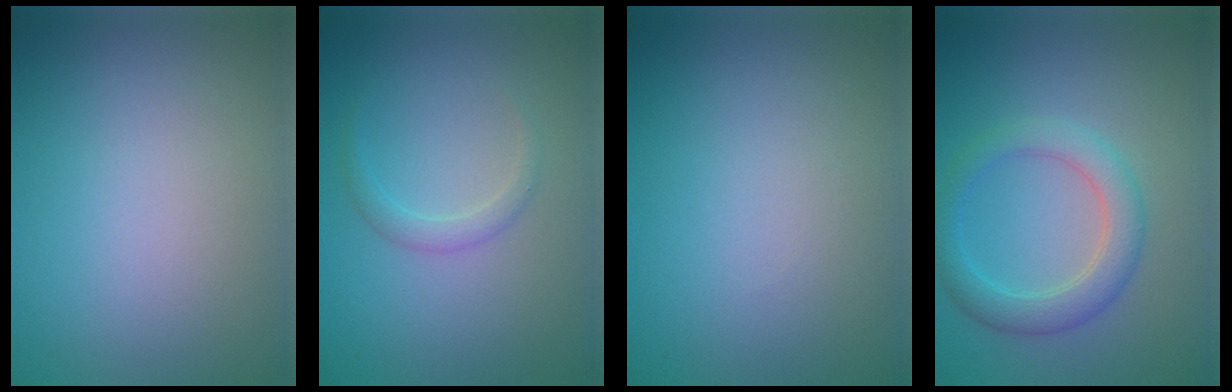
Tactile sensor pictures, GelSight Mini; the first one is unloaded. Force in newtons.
{"total": 1.3, "press": 1.3, "slide": 0.0}
{"total": 0.0}
{"total": 3.5, "press": 3.5, "slide": 0.2}